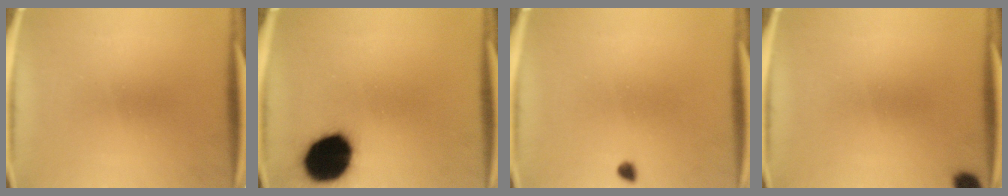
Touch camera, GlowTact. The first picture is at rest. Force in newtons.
{"total": 17.3}
{"total": 1.2}
{"total": 2.5}